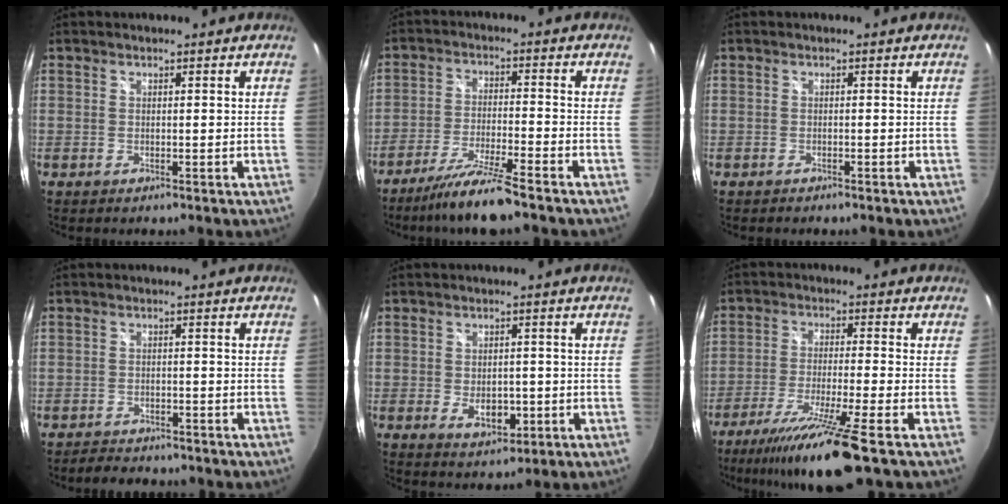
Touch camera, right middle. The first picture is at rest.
{"total": 8.8, "force": [-7.5, -0.8, 4.6], "torque": [-0.106, -0.008, -0.135]}
{"total": 0.8, "force": [-0.8, 0.3, 0.1], "torque": [-0.006, -0.003, -0.013]}
{"total": 4.7, "force": [-4.3, 1.7, 1.0], "torque": [-0.034, -0.001, -0.064]}
{"total": 5.5, "force": [-1.6, 3.6, 3.9], "torque": [-0.068, -0.008, -0.018]}
{"total": 13.6, "force": [-10.2, -1.0, 9.0], "torque": [-0.190, -0.039, -0.174]}